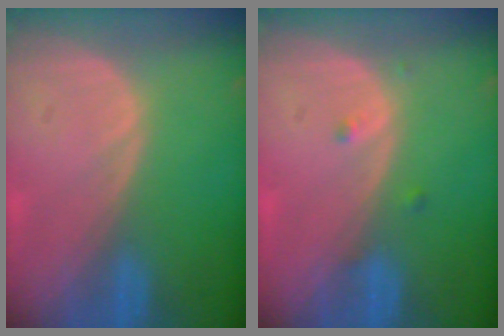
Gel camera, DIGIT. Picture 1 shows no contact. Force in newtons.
{"total": 1.1, "press": 1.1, "slide": 0.1}